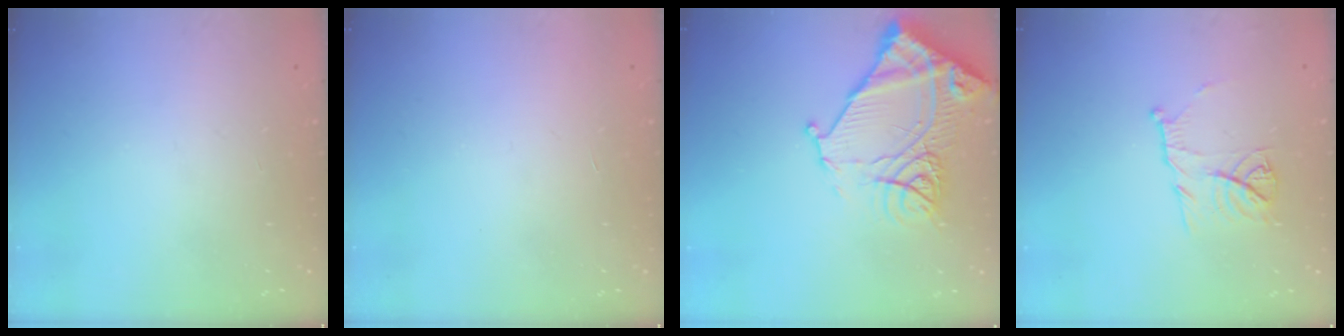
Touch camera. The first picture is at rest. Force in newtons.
{"total": 1.7, "press": 1.7, "slide": 0.1}
{"total": 16.3, "press": 16.2, "slide": 1.7}
{"total": 10.3, "press": 10.3, "slide": 0.1}